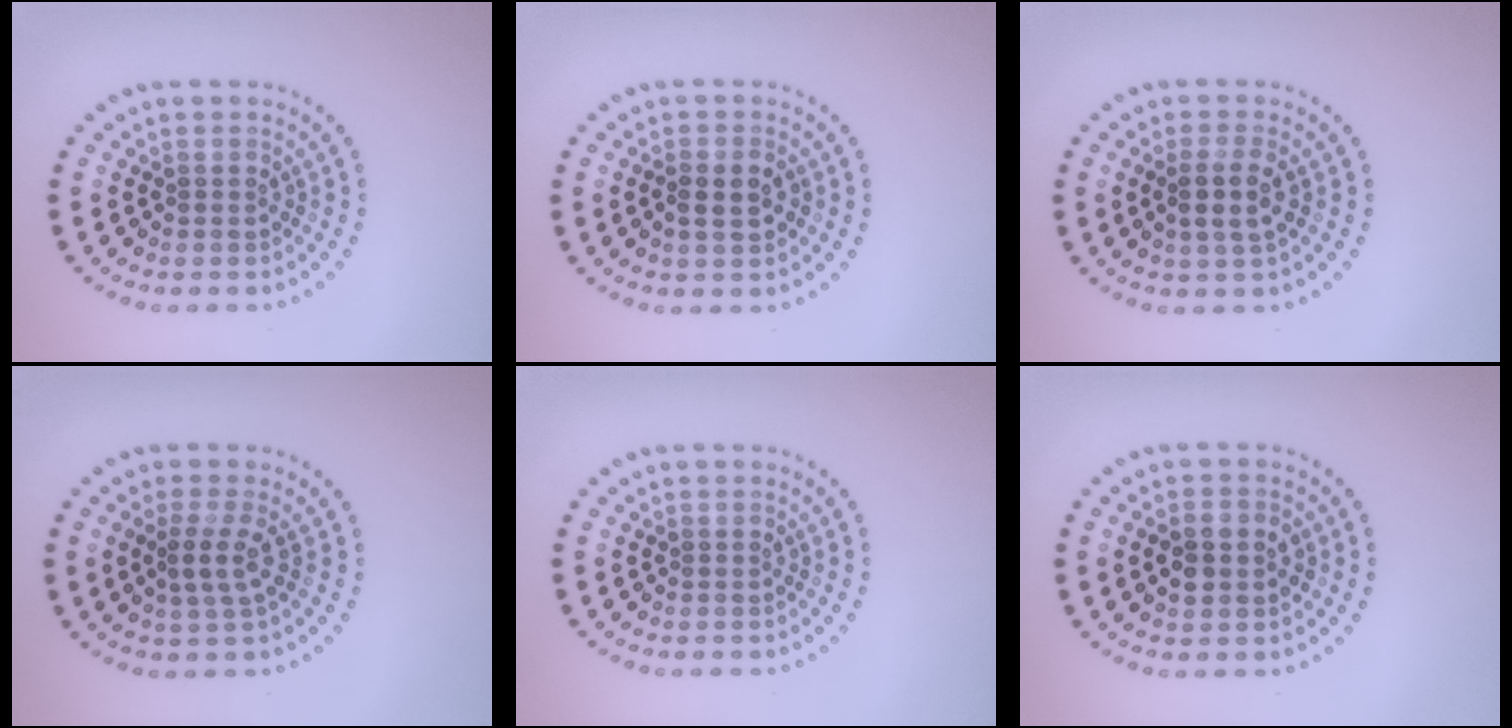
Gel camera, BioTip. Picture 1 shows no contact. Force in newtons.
{"total": 2.4, "press": 2.4, "slide": 0.5}
{"total": 2.6, "press": 2.4, "slide": 0.9}
{"total": 1.9, "press": 1.6, "slide": 1.1}
{"total": 0.0}
{"total": 3.6, "press": 3.6, "slide": 0.2}